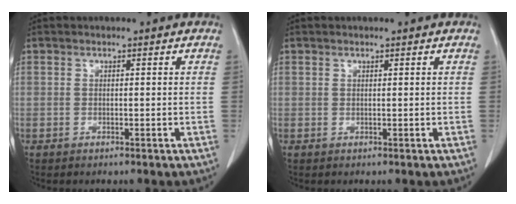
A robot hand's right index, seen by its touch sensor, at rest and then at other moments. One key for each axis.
{"total": 0.0}